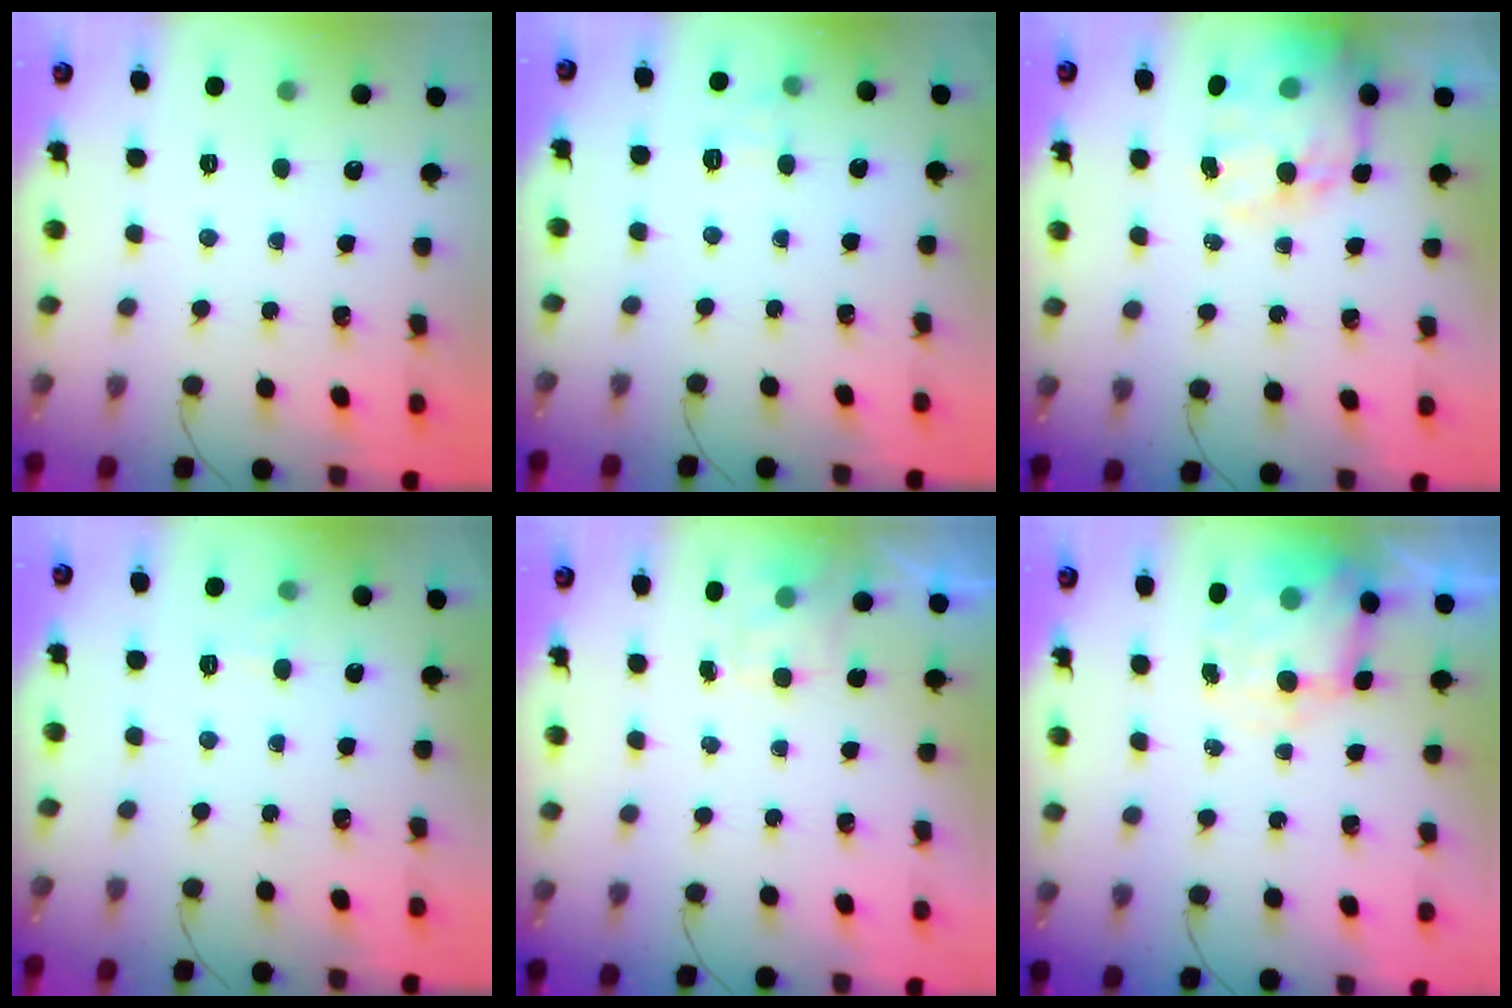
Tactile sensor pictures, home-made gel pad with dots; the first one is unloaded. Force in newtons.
{"total": 6.7, "press": 6.5, "slide": 1.7}
{"total": 18.0, "press": 17.5, "slide": 4.0}
{"total": 5.1, "press": 4.8, "slide": 1.6}
{"total": 1.4, "press": 0.7, "slide": 1.2}
{"total": 6.0, "press": 5.9, "slide": 0.8}